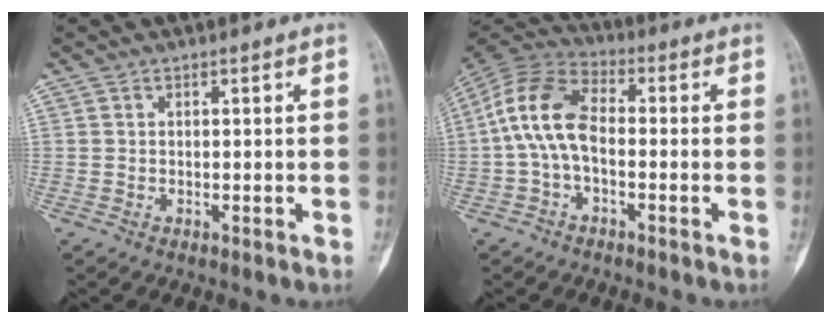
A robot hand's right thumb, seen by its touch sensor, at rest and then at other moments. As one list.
[{"total": 11.5, "force": [-0.9, 6.6, 9.3], "torque": [-0.181, 0.033, -0.028]}]